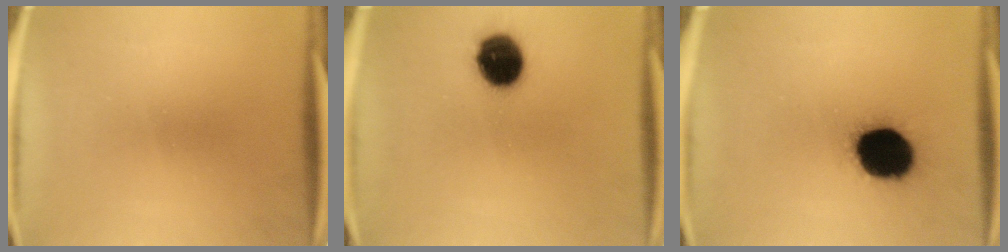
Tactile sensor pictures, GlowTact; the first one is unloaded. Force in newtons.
{"total": 11.8}
{"total": 18.7}